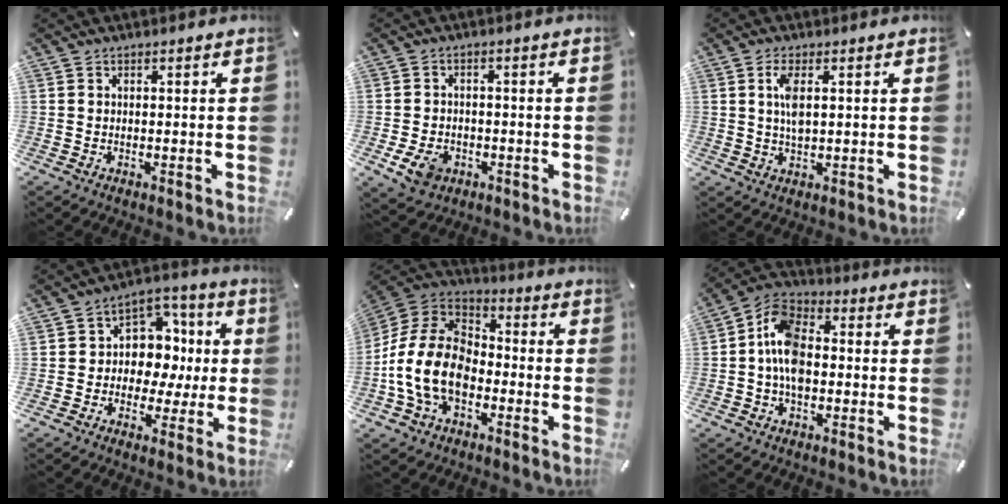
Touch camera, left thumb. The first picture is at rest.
{"total": 6.1, "force": [-2.2, 4.7, 3.2], "torque": [-0.068, 0.004, -0.043]}
{"total": 4.8, "force": [1.1, 1.8, 4.3], "torque": [-0.089, 0.000, 0.014]}
{"total": 10.1, "force": [-0.5, 9.3, 3.8], "torque": [-0.043, -0.002, -0.005]}
{"total": 14.9, "force": [-5.8, 10.4, 9.0], "torque": [-0.199, 0.033, -0.110]}
{"total": 10.0, "force": [-1.9, 6.5, 7.3], "torque": [-0.151, 0.019, -0.033]}